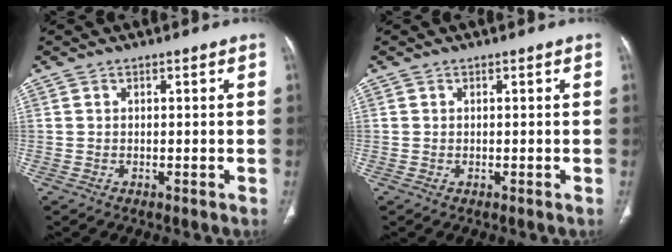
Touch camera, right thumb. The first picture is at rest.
{"total": 0.0}